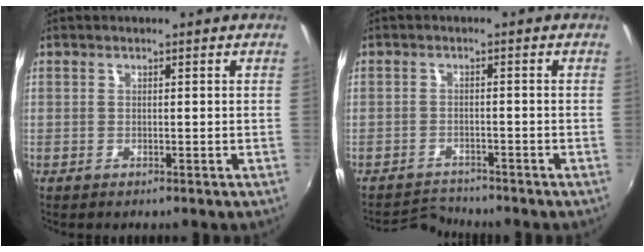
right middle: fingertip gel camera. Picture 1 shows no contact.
{"total": 3.6, "force": [-3.5, 0.4, -0.3], "torque": [-0.007, 0.006, -0.065]}